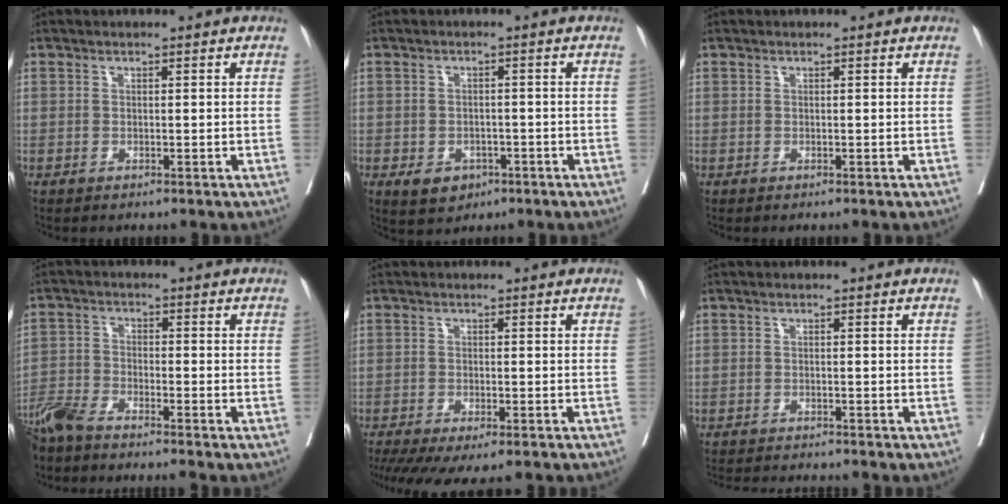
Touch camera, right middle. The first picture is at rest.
{"total": 4.2, "force": [-2.1, 3.1, 1.9], "torque": [-0.025, 0.002, -0.021]}
{"total": 0.0}
{"total": 5.6, "force": [-5.1, 0.2, 2.4], "torque": [-0.046, -0.019, -0.103]}
{"total": 11.1, "force": [-8.9, 2.4, 6.2], "torque": [-0.099, -0.017, -0.129]}
{"total": 5.9, "force": [-5.6, 0.1, 1.7], "torque": [-0.015, -0.012, -0.087]}